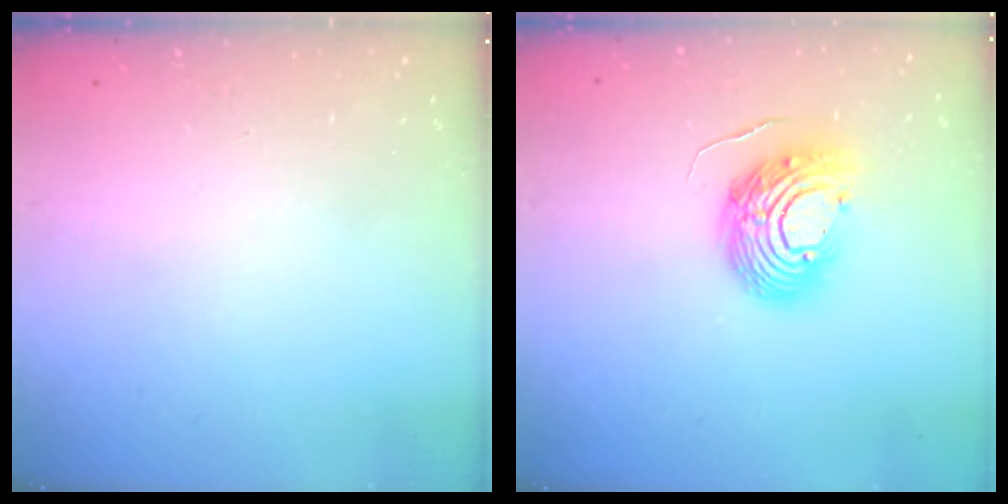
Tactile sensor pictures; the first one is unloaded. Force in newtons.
{"total": 13.3, "press": 13.1, "slide": 2.3}